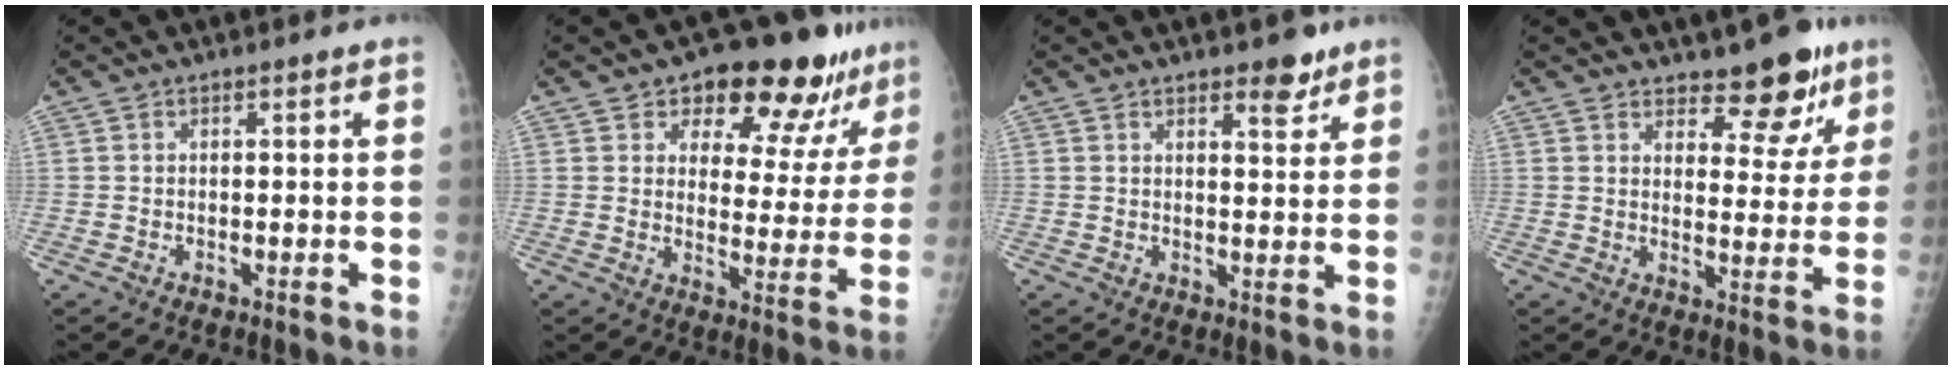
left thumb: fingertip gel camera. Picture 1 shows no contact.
{"total": 16.1, "force": [11.3, 7.7, 8.5], "torque": [-0.049, -0.056, 0.141]}
{"total": 4.4, "force": [3.1, 1.6, 2.6], "torque": [-0.021, -0.020, 0.043]}
{"total": 9.4, "force": [6.9, 4.2, 4.6], "torque": [-0.021, -0.046, 0.097]}